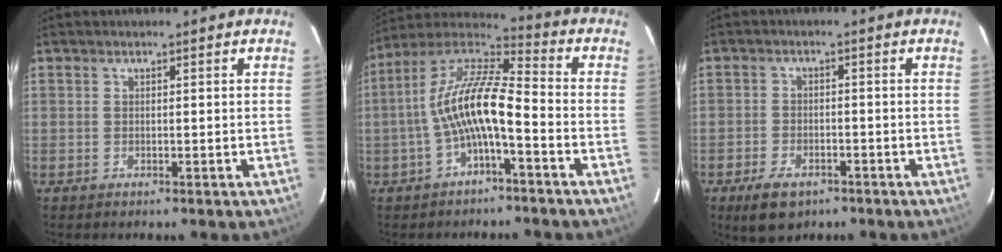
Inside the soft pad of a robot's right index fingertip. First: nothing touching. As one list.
[{"total": 12.7, "force": [-3.4, 3.3, 11.8], "torque": [-0.238, 0.014, -0.067]}, {"total": 6.9, "force": [-4.4, 3.7, 3.8], "torque": [-0.092, -0.006, -0.069]}]